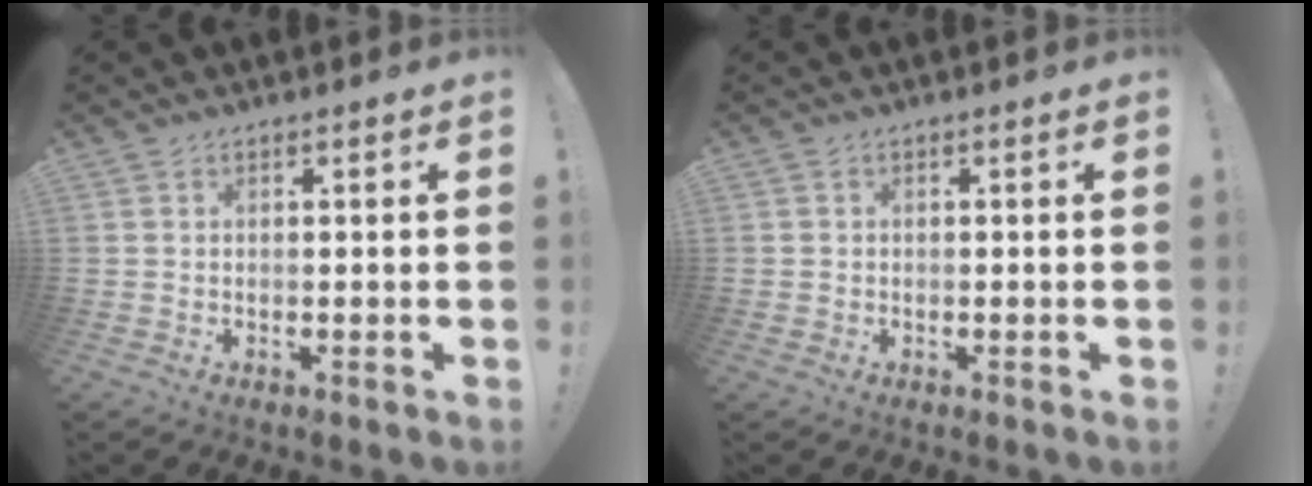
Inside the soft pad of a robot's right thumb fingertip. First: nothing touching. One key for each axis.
{"total": 1.0, "fx": -0.3, "fy": 1.0, "fz": 0.0, "tx": 0.001, "ty": 0.002, "tz": -0.005}